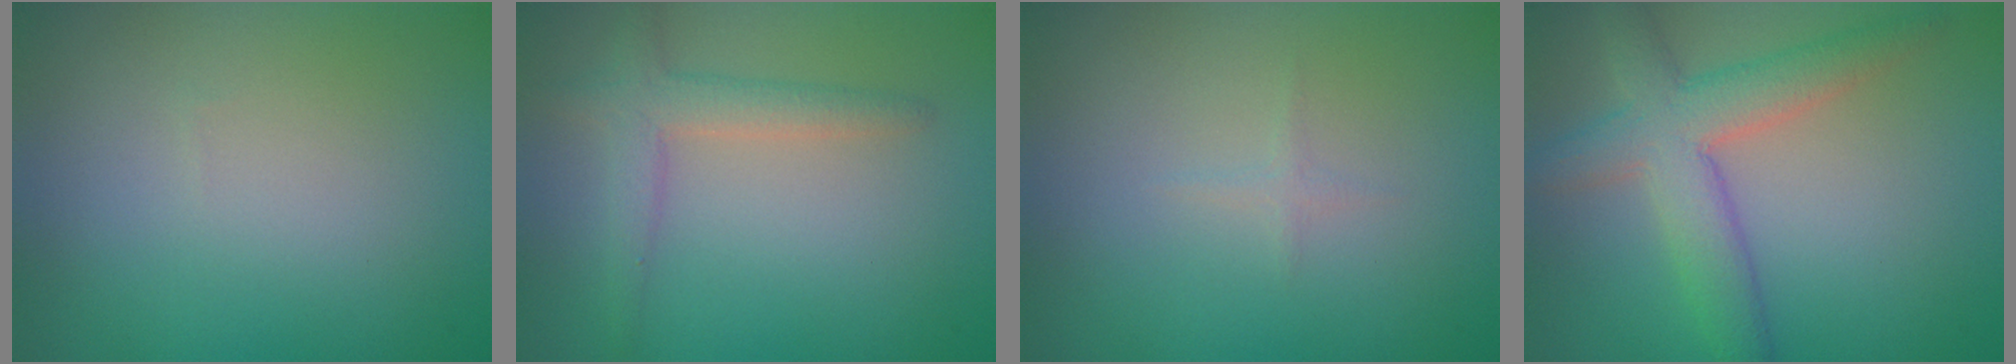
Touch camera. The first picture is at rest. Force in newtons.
{"total": 2.7, "press": 2.7, "slide": 0.2}
{"total": 0.6, "press": 0.6, "slide": 0.0}
{"total": 5.5, "press": 5.5, "slide": 0.3}